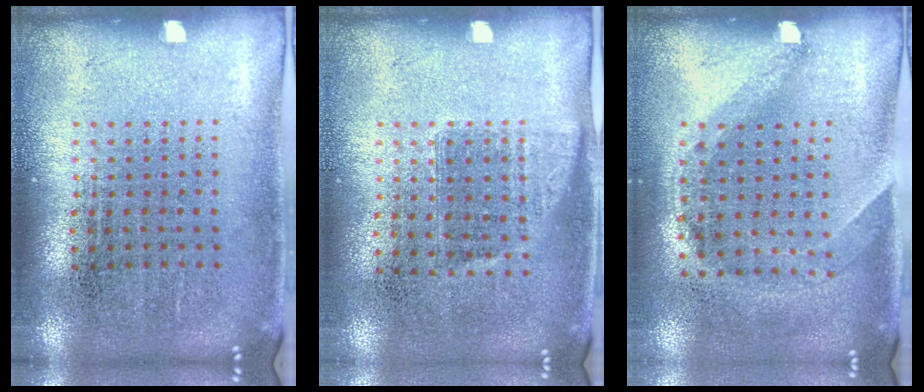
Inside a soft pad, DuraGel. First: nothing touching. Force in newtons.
{"total": 0.8, "press": 0.7, "slide": 0.4}
{"total": 1.4, "press": 1.1, "slide": 0.9}